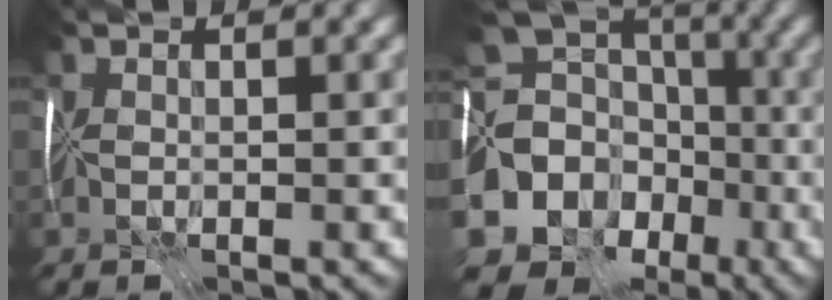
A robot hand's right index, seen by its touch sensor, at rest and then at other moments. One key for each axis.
{"total": 16.0, "fx": -5.8, "fy": 12.7, "fz": 7.9, "tx": -0.174, "ty": -0.013, "tz": -0.092}